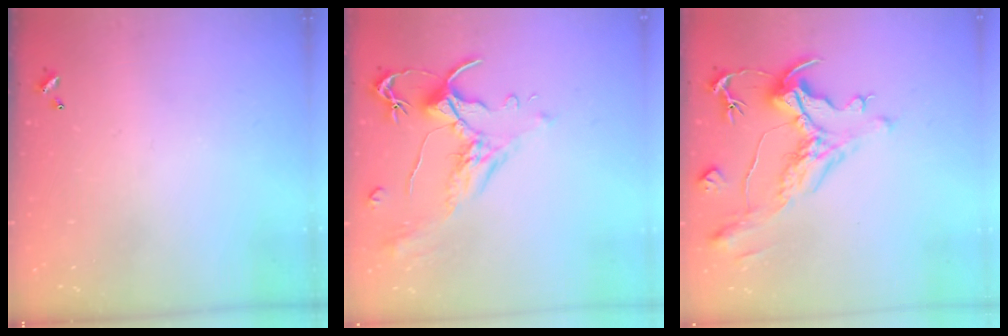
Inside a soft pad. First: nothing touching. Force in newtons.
{"total": 1.8, "press": 1.3, "slide": 1.3}
{"total": 2.0, "press": 0.9, "slide": 1.8}